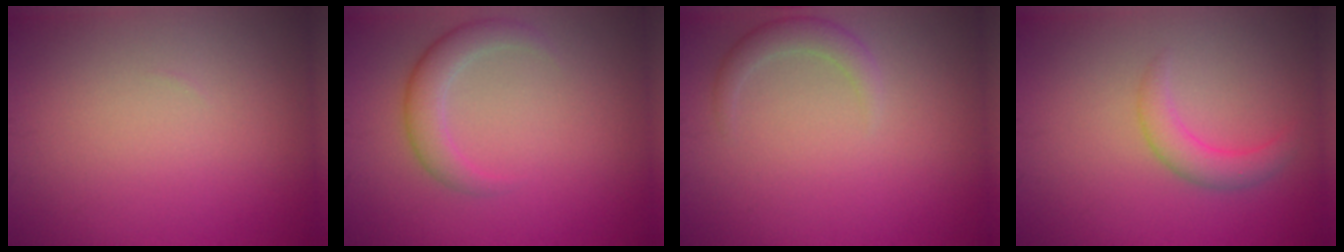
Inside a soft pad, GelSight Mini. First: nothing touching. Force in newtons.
{"total": 2.9, "press": 2.9, "slide": 0.2}
{"total": 2.0, "press": 2.0, "slide": 0.2}
{"total": 2.4, "press": 2.4, "slide": 0.0}